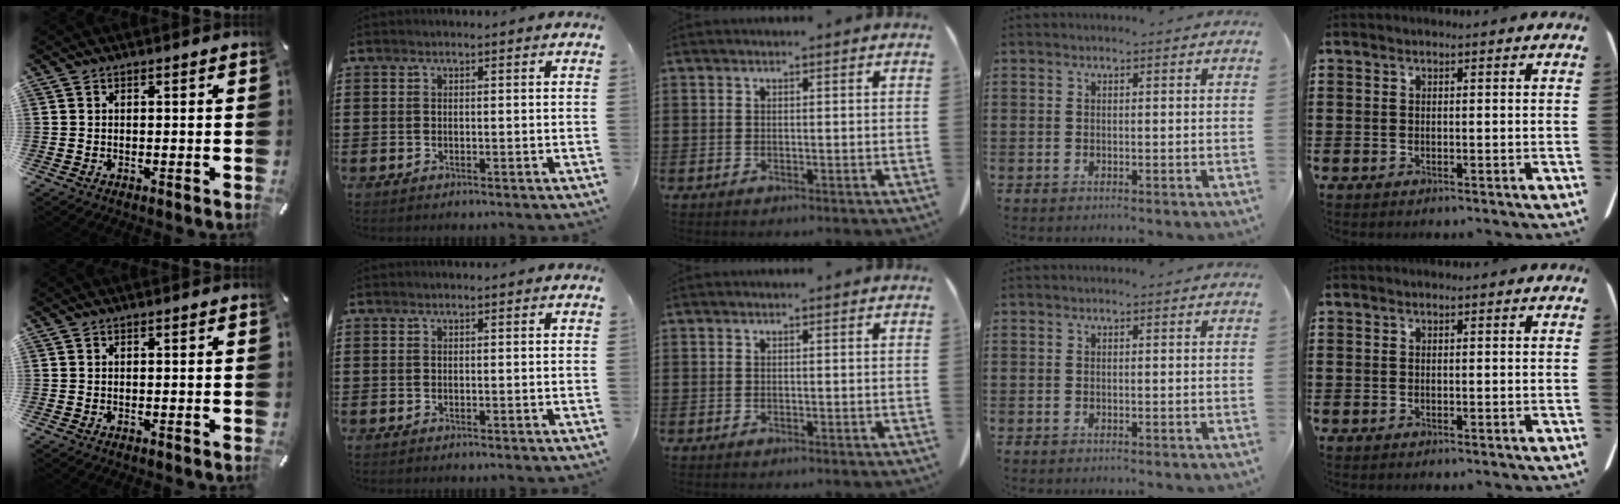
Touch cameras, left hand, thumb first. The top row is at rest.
{}